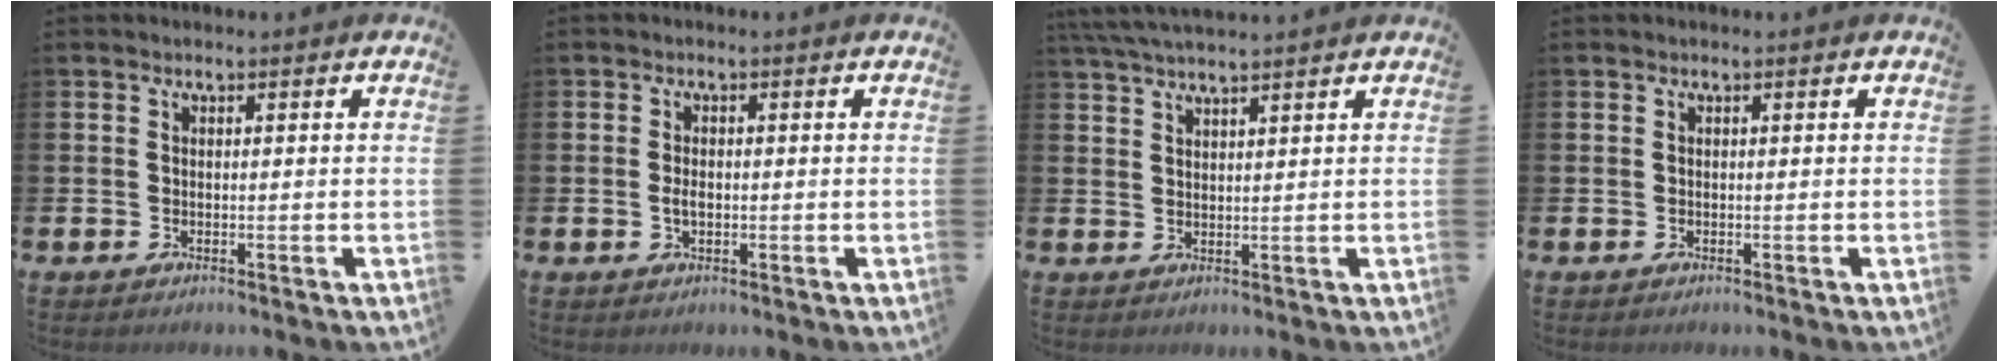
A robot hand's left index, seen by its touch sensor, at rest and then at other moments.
{"total": 1.8, "force": [-0.2, 1.0, 1.5], "torque": [-0.029, 0.004, -0.006]}
{"total": 3.7, "force": [3.5, -0.1, 1.2], "torque": [-0.037, -0.007, 0.067]}
{"total": 0.0}